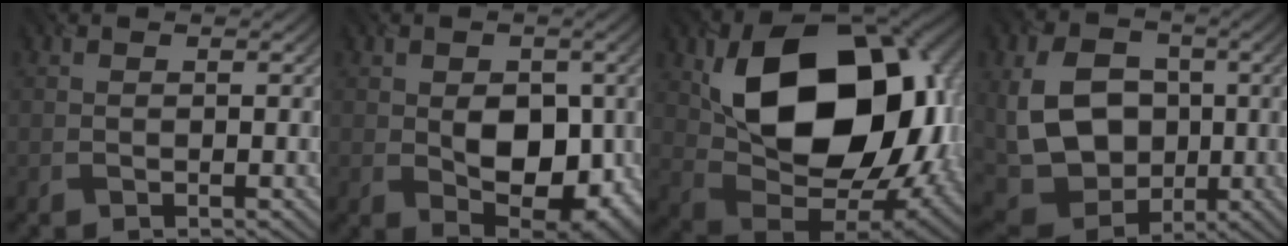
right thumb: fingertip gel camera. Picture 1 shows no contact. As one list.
[{"total": 8.3, "force": [-0.4, 5.4, 6.2], "torque": [-0.099, -0.011, -0.002]}, {"total": 18.9, "force": [3.5, 12.5, 13.8], "torque": [-0.239, -0.015, 0.081]}, {"total": 12.9, "force": [0.0, 9.7, 8.5], "torque": [-0.191, -0.013, 0.001]}]